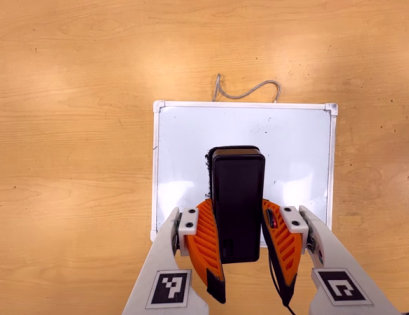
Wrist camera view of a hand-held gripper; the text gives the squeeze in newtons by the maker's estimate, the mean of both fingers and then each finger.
{"total": 5.6, "left": 4.8, "right": 6.3}